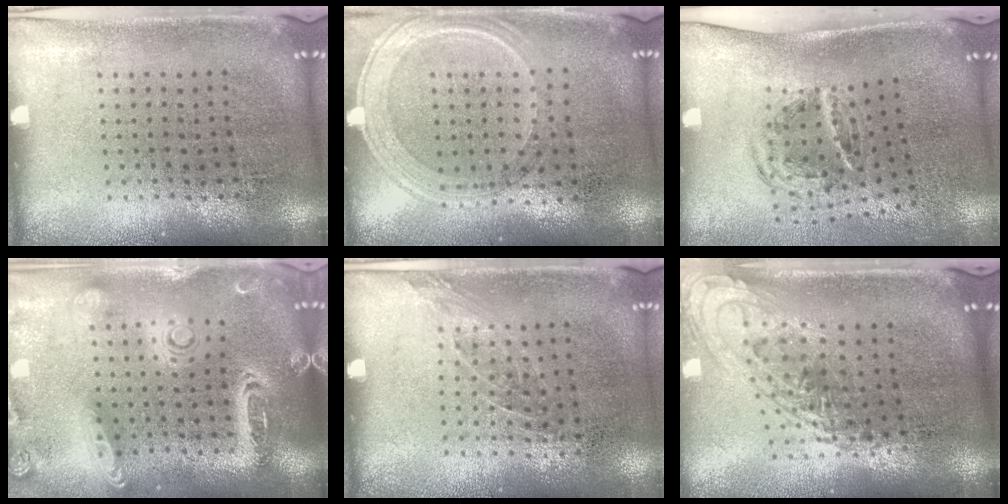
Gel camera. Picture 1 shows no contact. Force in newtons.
{"total": 1.2, "press": 1.1, "slide": 0.3}
{"total": 1.2, "press": 1.0, "slide": 0.6}
{"total": 2.6, "press": 2.3, "slide": 1.2}
{"total": 1.0, "press": 0.8, "slide": 0.7}
{"total": 1.5, "press": 1.3, "slide": 0.7}